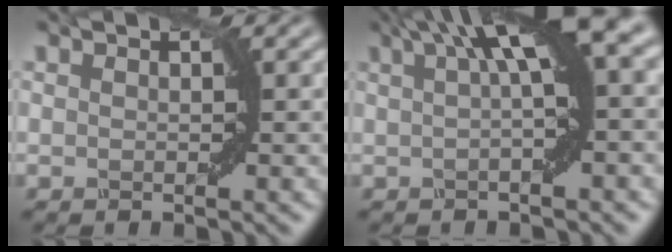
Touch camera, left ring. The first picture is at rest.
{"total": 8.3, "force": [2.8, 2.0, 7.5], "torque": [-0.090, 0.027, 0.040]}